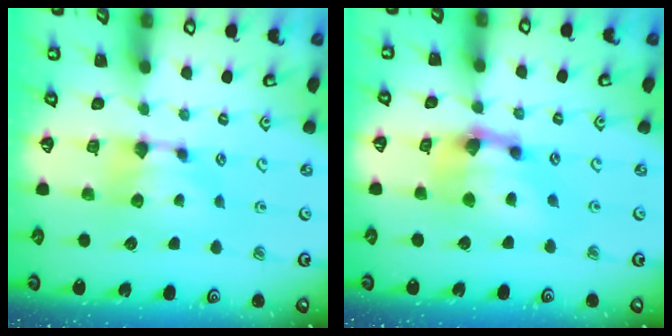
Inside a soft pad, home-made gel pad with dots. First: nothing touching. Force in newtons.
{"total": 5.2, "press": 4.8, "slide": 2.0}